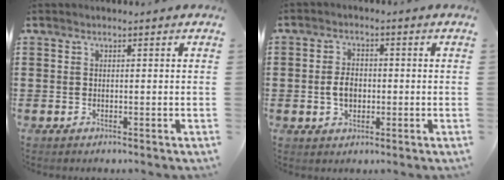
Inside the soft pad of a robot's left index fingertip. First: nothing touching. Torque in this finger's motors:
{"motor_torque": [1.02, 0.23, 0.44, 0.06]}